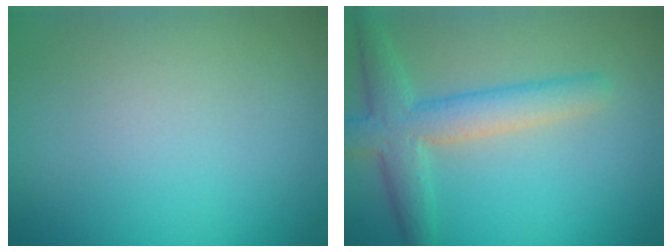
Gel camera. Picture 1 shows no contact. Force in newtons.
{"total": 4.7, "press": 4.7, "slide": 0.1}